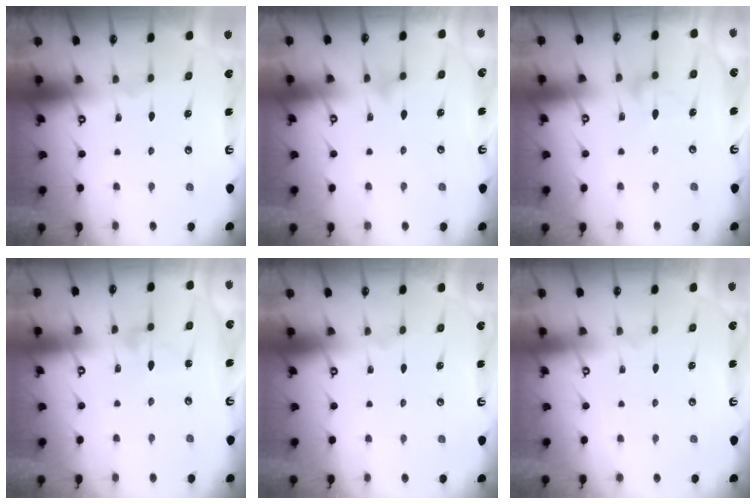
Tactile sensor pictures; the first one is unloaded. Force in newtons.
{"total": 5.1, "press": 5.1, "slide": 0.5}
{"total": 9.8, "press": 9.8, "slide": 0.5}
{"total": 6.6, "press": 6.6, "slide": 0.4}
{"total": 0.0}
{"total": 3.9, "press": 3.9, "slide": 0.1}